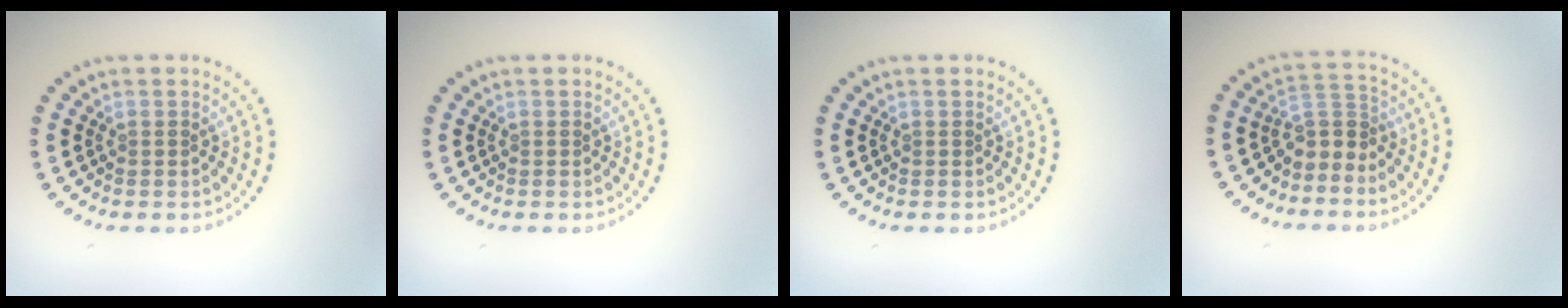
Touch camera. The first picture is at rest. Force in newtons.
{"total": 0.0}
{"total": 0.0}
{"total": 2.8, "press": 2.1, "slide": 1.9}